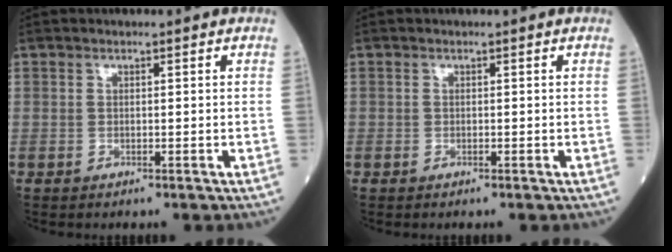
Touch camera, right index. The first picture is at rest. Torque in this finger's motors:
{"motor_torque": [0.76, -0.34, 0.41, 0.09]}